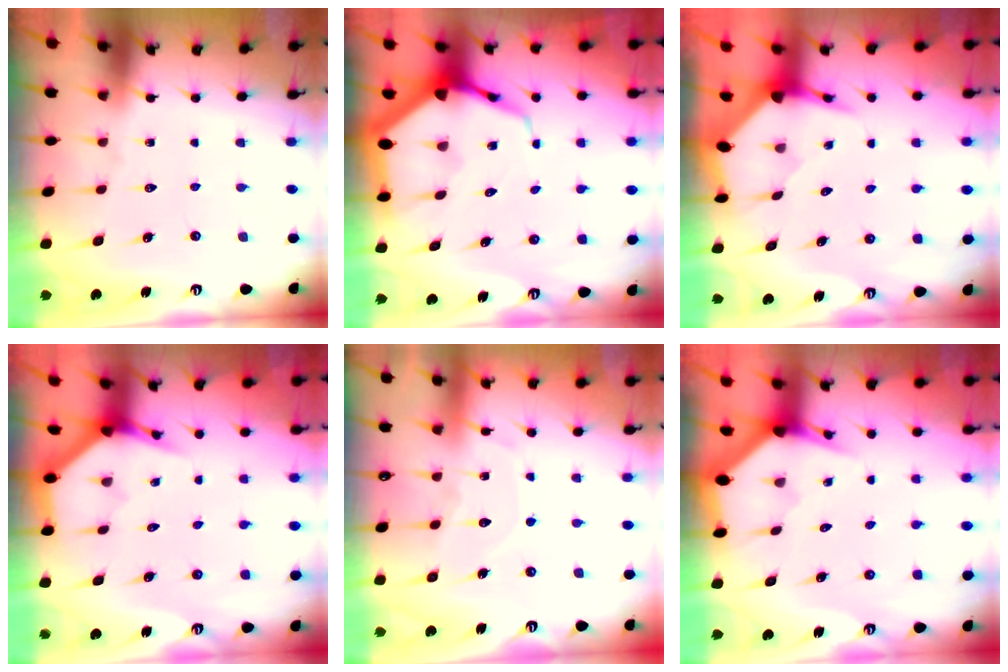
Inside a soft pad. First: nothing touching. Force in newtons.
{"total": 10.3, "press": 10.3, "slide": 1.1}
{"total": 3.7, "press": 3.7, "slide": 0.4}
{"total": 4.0, "press": 4.0, "slide": 0.2}
{"total": 8.4, "press": 8.3, "slide": 0.8}
{"total": 2.6, "press": 2.6, "slide": 0.1}